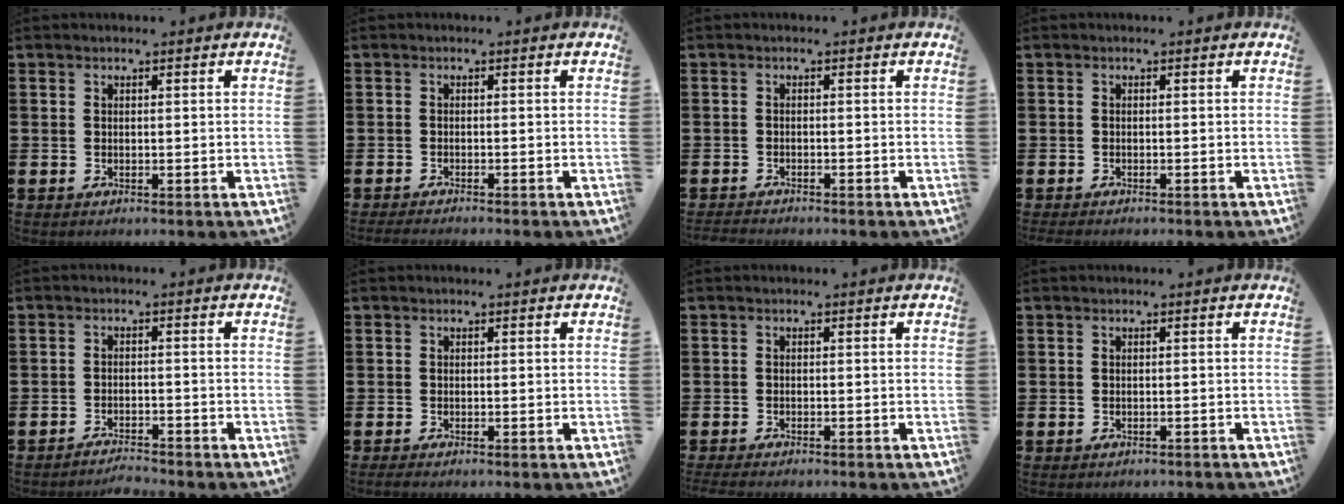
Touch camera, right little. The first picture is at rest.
{"total": 1.0, "force": [-0.9, 0.0, 0.5], "torque": [-0.007, -0.001, -0.017]}
{"total": 1.0, "force": [-0.9, 0.1, 0.0], "torque": [-0.003, 0.000, -0.019]}
{"total": 0.6, "force": [-0.5, 0.2, 0.1], "torque": [-0.004, 0.000, -0.011]}
{"total": 2.1, "force": [-2.1, -0.1, 0.0], "torque": [-0.005, 0.003, -0.045]}
{"total": 0.5, "force": [-0.3, 0.0, 0.4], "torque": [-0.006, -0.001, -0.007]}
{"total": 0.8, "force": [-0.7, 0.1, 0.3], "torque": [-0.007, 0.000, -0.015]}
{"total": 0.0}